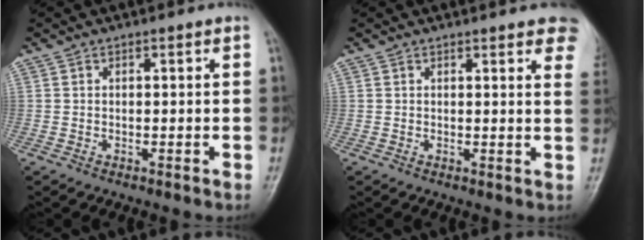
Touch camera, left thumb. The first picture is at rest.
{"total": 8.6, "force": [6.1, 2.1, 5.6], "torque": [-0.041, -0.016, 0.059]}